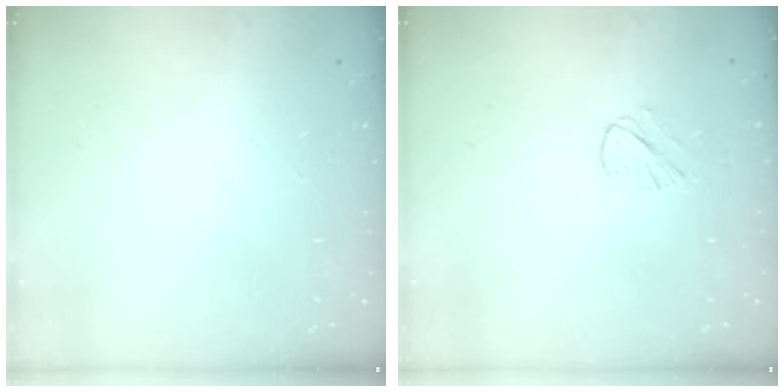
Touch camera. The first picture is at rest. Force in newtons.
{"total": 6.9, "press": 6.8, "slide": 0.7}